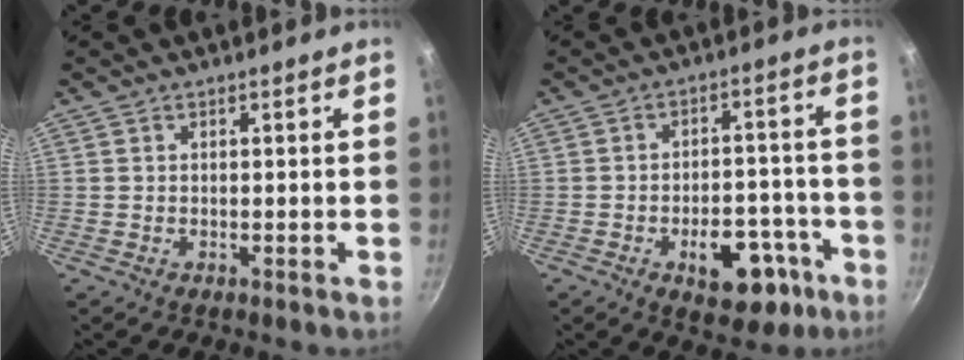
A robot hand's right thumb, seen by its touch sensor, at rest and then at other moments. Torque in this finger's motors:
{"motor_torque": [1.49, 1.23, 0.84, -0.81, 0.03]}